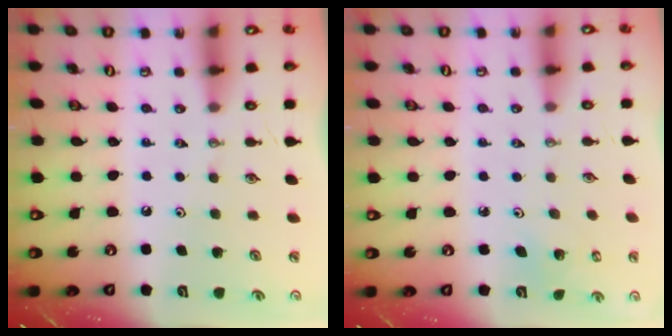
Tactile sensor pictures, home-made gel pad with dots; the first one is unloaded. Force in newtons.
{"total": 2.8, "press": 2.8, "slide": 0.2}